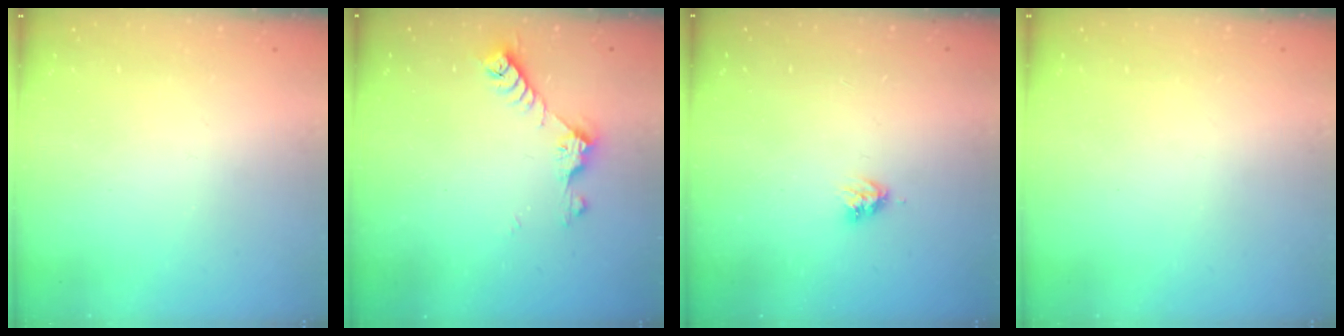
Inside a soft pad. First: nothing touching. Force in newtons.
{"total": 7.2, "press": 7.2, "slide": 0.9}
{"total": 3.5, "press": 3.4, "slide": 0.5}
{"total": 0.0}